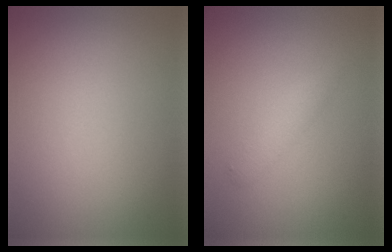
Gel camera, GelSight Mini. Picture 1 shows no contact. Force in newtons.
{"total": 1.4, "press": 1.4, "slide": 0.0}